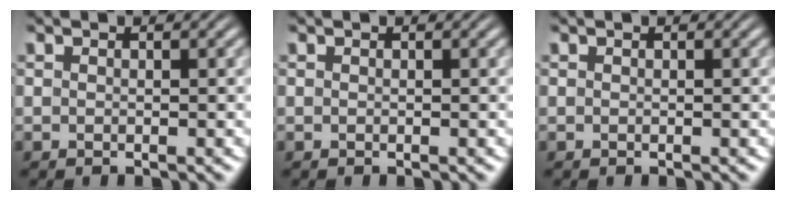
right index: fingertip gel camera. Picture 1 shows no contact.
{"total": 0.0}
{"total": 0.0}